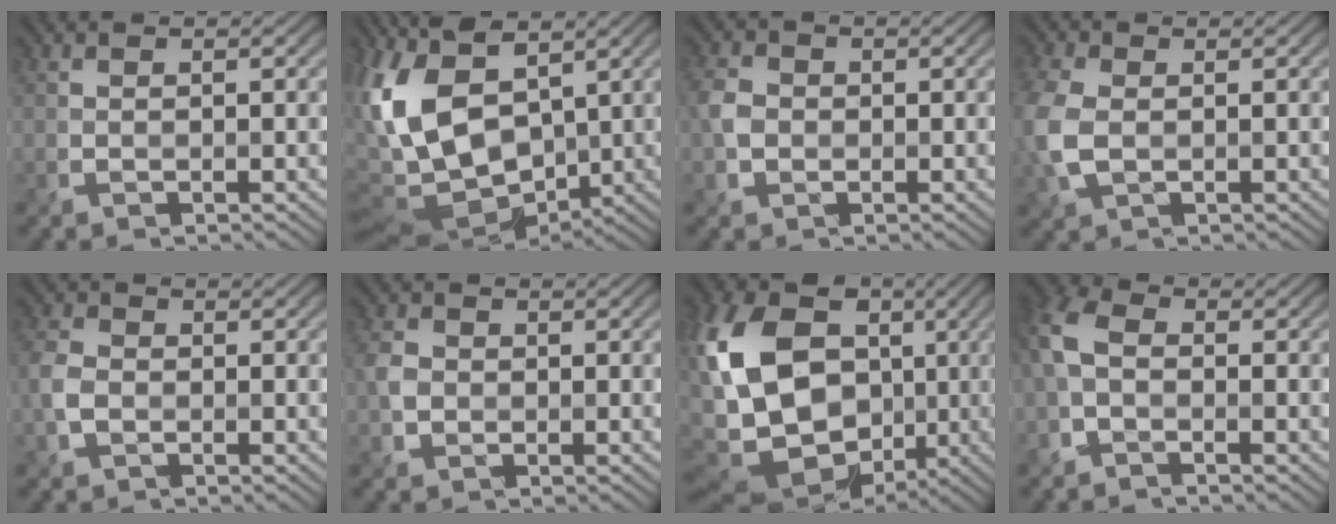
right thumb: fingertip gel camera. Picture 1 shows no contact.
{"total": 15.9, "force": [2.0, 9.4, 12.7], "torque": [-0.299, 0.007, 0.027]}
{"total": 2.8, "force": [-0.4, 2.5, 1.2], "torque": [-0.031, 0.002, -0.017]}
{"total": 6.1, "force": [-0.6, 4.2, 4.3], "torque": [-0.143, -0.005, -0.016]}
{"total": 3.4, "force": [-1.0, 2.6, 2.0], "torque": [-0.056, -0.002, -0.029]}
{"total": 2.5, "force": [-0.4, 2.2, 1.1], "torque": [-0.028, 0.001, -0.015]}
{"total": 19.7, "force": [-1.0, 14.5, 13.3], "torque": [-0.303, 0.005, -0.002]}
{"total": 4.6, "force": [-1.0, 3.1, 3.3], "torque": [-0.087, 0.008, -0.037]}